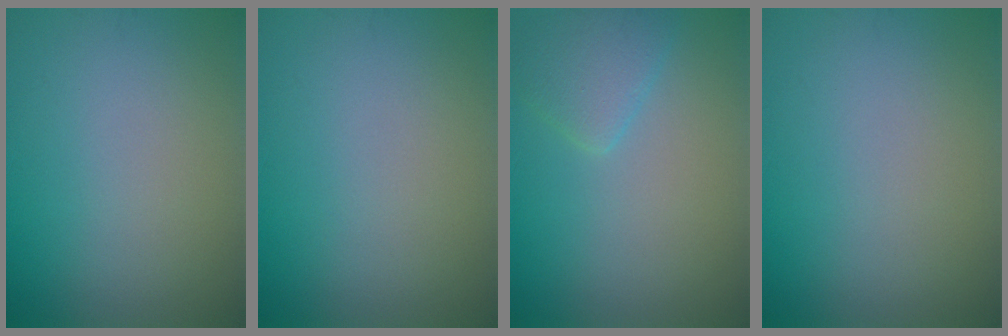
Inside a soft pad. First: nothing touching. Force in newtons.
{"total": 0.0}
{"total": 2.5, "press": 2.5, "slide": 0.2}
{"total": 0.0}